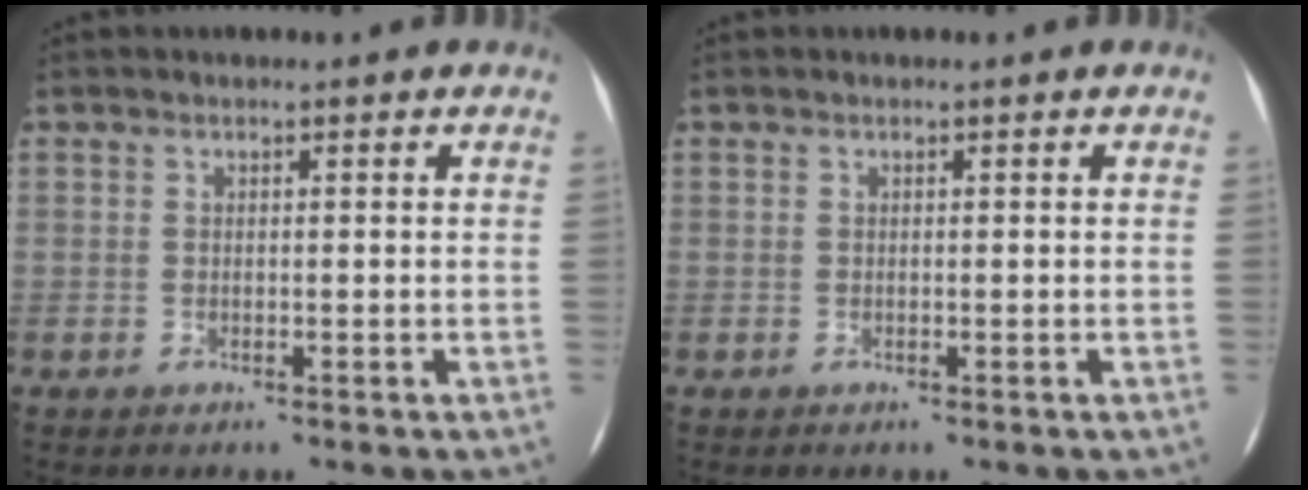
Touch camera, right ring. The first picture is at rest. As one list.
[{"total": 0.0}]